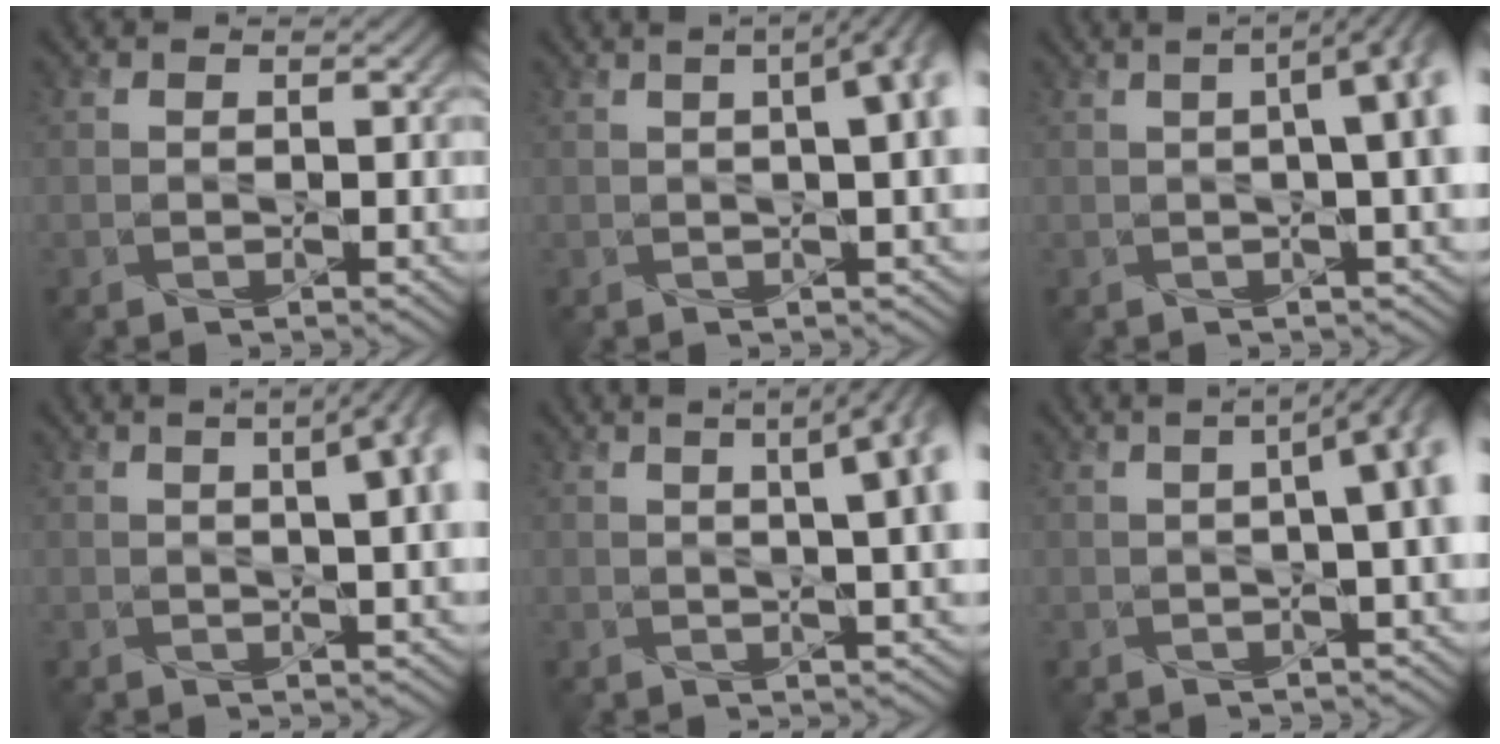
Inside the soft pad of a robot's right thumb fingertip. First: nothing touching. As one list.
[{"total": 7.7, "force": [1.1, 2.3, 7.2], "torque": [-0.089, 0.018, 0.005]}, {"total": 9.1, "force": [0.8, 2.7, 8.6], "torque": [-0.107, 0.016, -0.001]}, {"total": 8.0, "force": [2.0, 2.6, 7.3], "torque": [-0.083, 0.024, 0.017]}, {"total": 9.5, "force": [2.4, 3.1, 8.7], "torque": [-0.093, 0.041, 0.016]}, {"total": 8.7, "force": [0.3, 2.7, 8.2], "torque": [-0.108, 0.015, -0.007]}]